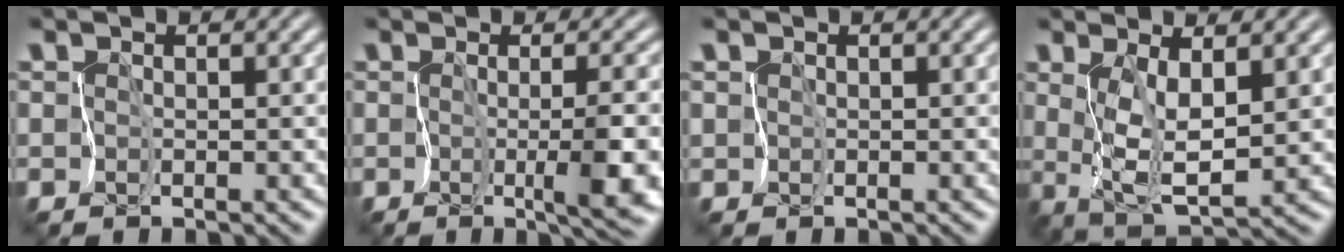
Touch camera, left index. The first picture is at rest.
{"total": 4.7, "force": [-1.2, 0.6, 4.5], "torque": [-0.071, -0.012, -0.018]}
{"total": 1.0, "force": [0.4, 0.9, 0.1], "torque": [0.002, 0.003, 0.006]}
{"total": 3.8, "force": [1.1, 1.0, 3.5], "torque": [-0.078, -0.014, 0.029]}